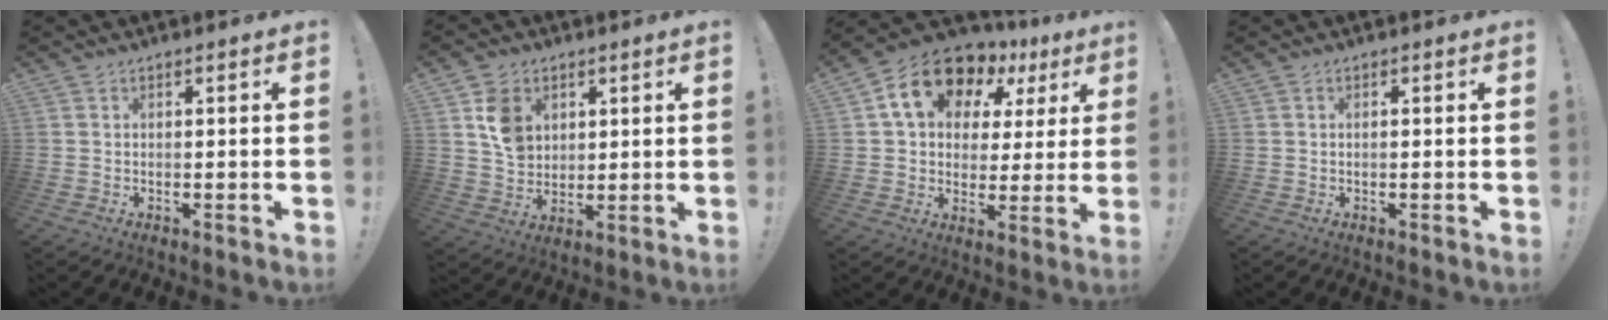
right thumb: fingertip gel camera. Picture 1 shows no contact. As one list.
[{"total": 9.5, "force": [3.6, 7.7, 4.2], "torque": [-0.050, -0.007, 0.072]}, {"total": 16.5, "force": [8.7, 10.5, 9.3], "torque": [-0.152, -0.039, 0.157]}, {"total": 0.5, "force": [-0.2, -0.1, 0.5], "torque": [-0.005, -0.002, -0.005]}]